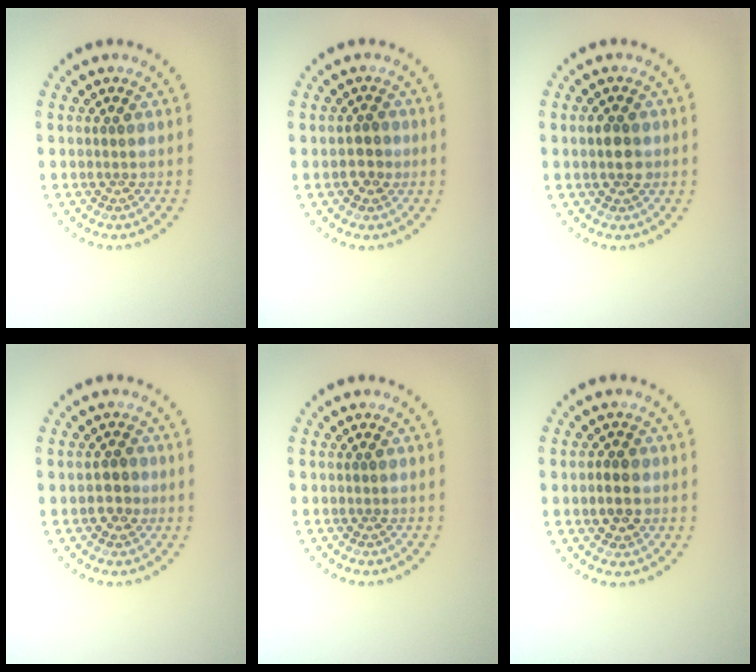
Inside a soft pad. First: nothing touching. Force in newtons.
{"total": 1.8, "press": 1.8, "slide": 0.2}
{"total": 2.5, "press": 2.5, "slide": 0.1}
{"total": 1.8, "press": 1.8, "slide": 0.2}
{"total": 0.0}
{"total": 2.5, "press": 2.5, "slide": 0.2}